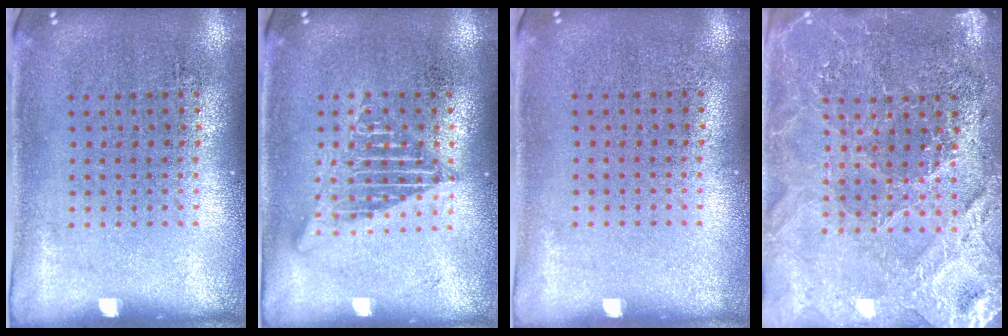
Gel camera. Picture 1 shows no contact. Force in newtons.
{"total": 2.6, "press": 2.5, "slide": 0.3}
{"total": 0.0}
{"total": 4.1, "press": 3.8, "slide": 1.4}